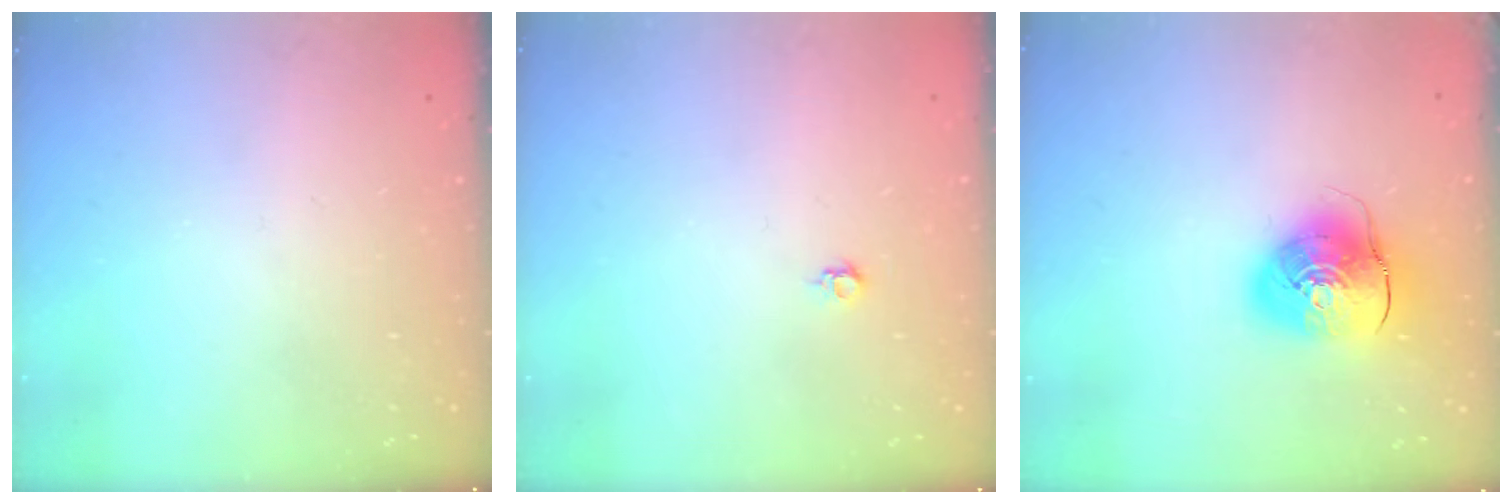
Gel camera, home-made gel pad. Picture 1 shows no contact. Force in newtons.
{"total": 4.0, "press": 3.9, "slide": 0.7}
{"total": 11.8, "press": 11.7, "slide": 1.9}